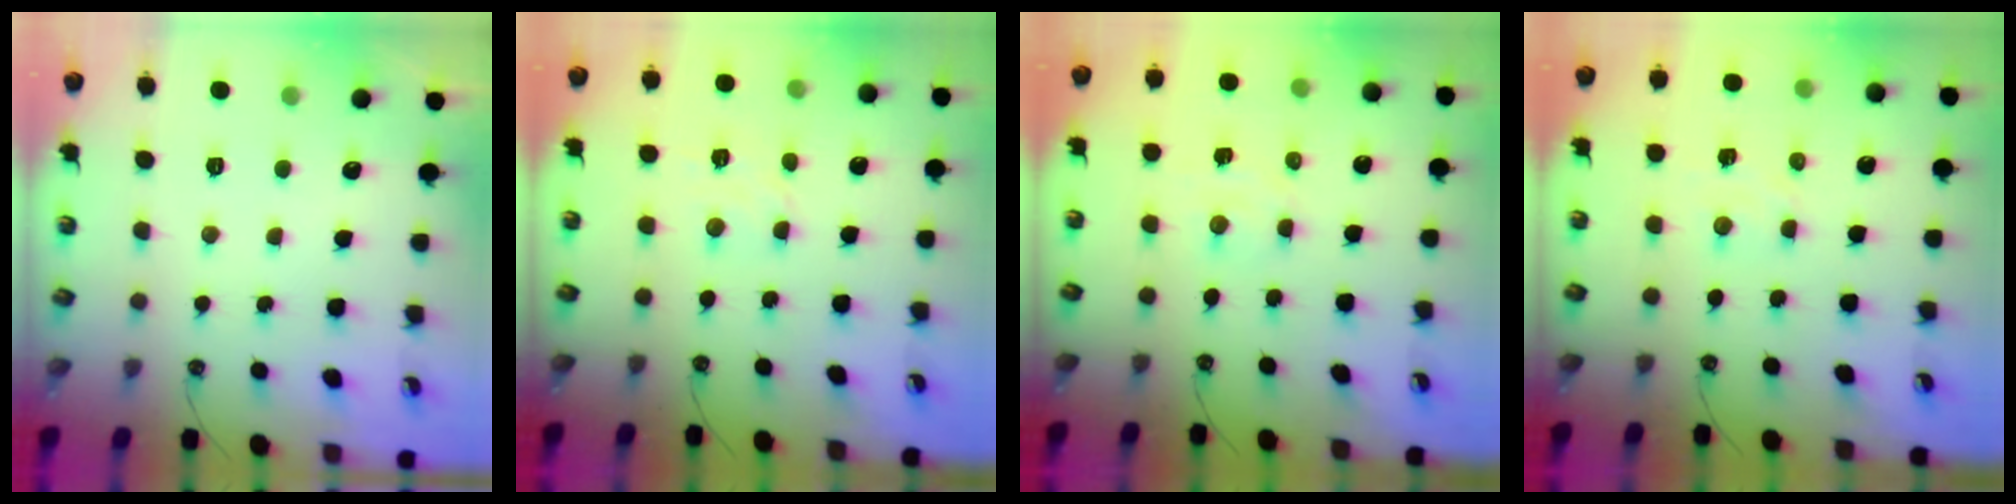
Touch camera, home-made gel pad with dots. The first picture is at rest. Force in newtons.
{"total": 2.9, "press": 2.9, "slide": 0.5}
{"total": 2.8, "press": 2.7, "slide": 0.4}
{"total": 2.2, "press": 2.2, "slide": 0.4}